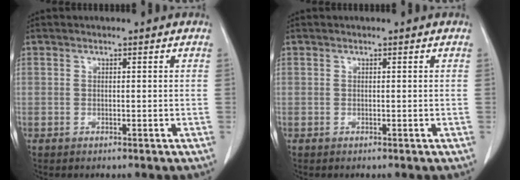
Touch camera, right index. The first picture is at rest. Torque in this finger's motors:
{"motor_torque": [0.00, 0.00, 0.00, 0.00]}